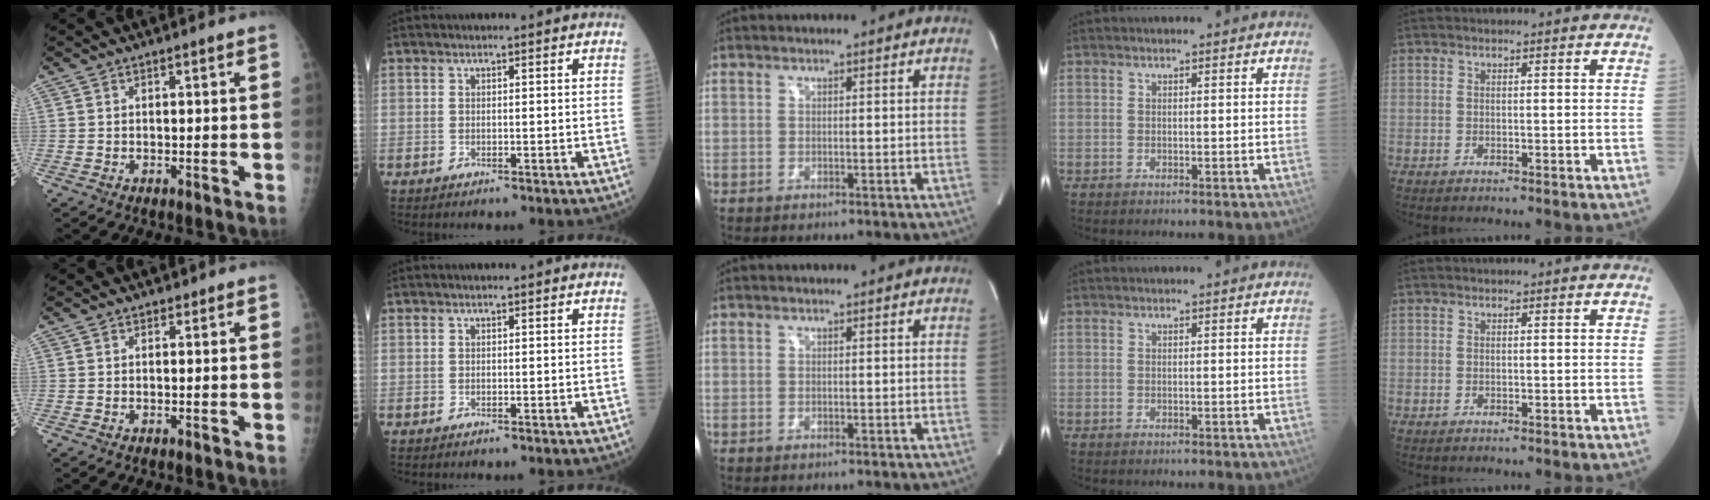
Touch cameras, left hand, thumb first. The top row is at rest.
{}